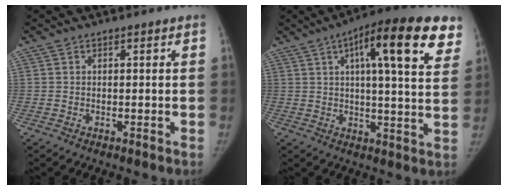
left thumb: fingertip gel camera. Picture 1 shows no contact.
{"total": 20.1, "force": [9.6, 5.4, 16.8], "torque": [-0.209, -0.009, 0.127]}